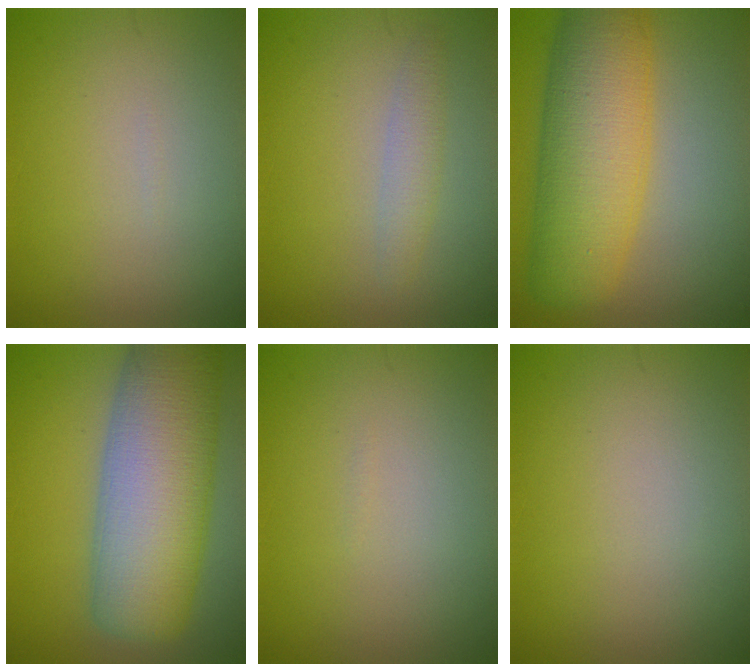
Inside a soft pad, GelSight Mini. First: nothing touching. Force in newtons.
{"total": 1.8, "press": 1.8, "slide": 0.1}
{"total": 9.6, "press": 9.6, "slide": 0.4}
{"total": 12.4, "press": 12.4, "slide": 0.5}
{"total": 0.0}
{"total": 0.0}